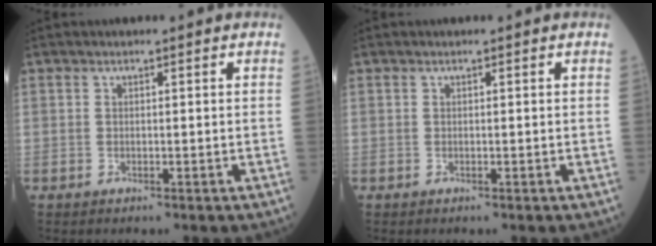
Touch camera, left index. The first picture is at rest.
{"total": 0.0}